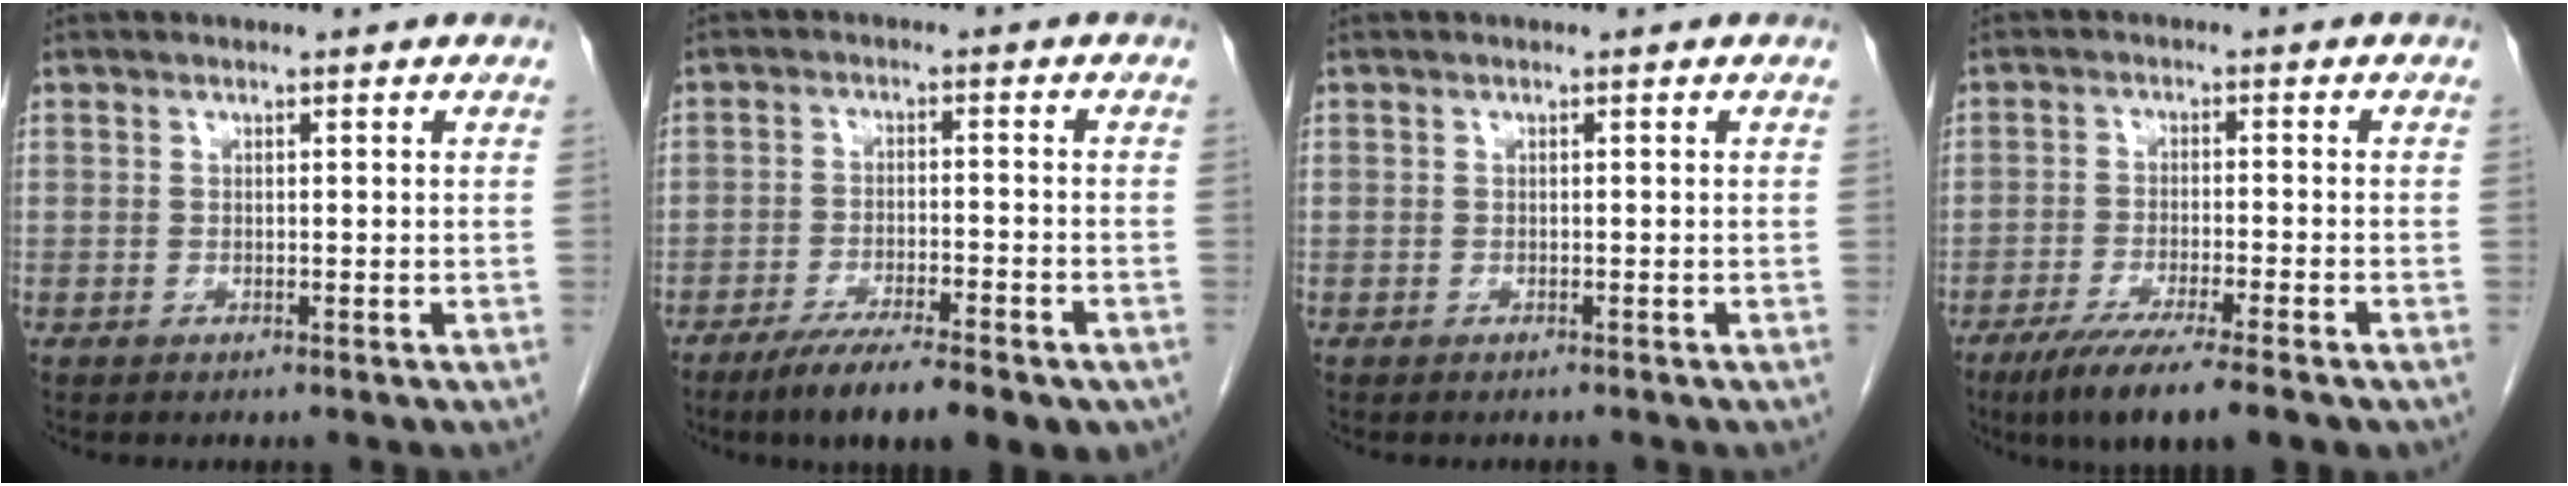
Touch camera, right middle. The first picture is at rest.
{"total": 12.9, "force": [-9.2, 2.8, 8.6], "torque": [-0.108, -0.013, -0.136]}
{"total": 0.6, "force": [-0.6, 0.1, 0.0], "torque": [-0.006, -0.001, -0.012]}
{"total": 9.9, "force": [-7.2, 0.5, 6.8], "torque": [-0.107, -0.024, -0.113]}